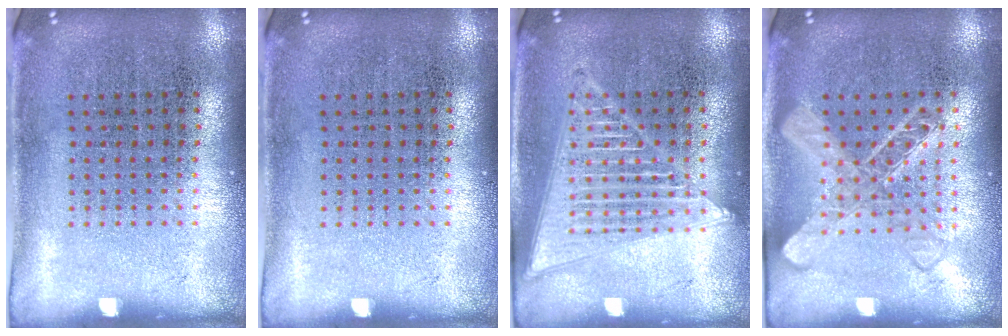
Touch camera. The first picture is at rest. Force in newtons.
{"total": 0.0}
{"total": 2.0, "press": 2.0, "slide": 0.2}
{"total": 1.6, "press": 1.6, "slide": 0.4}